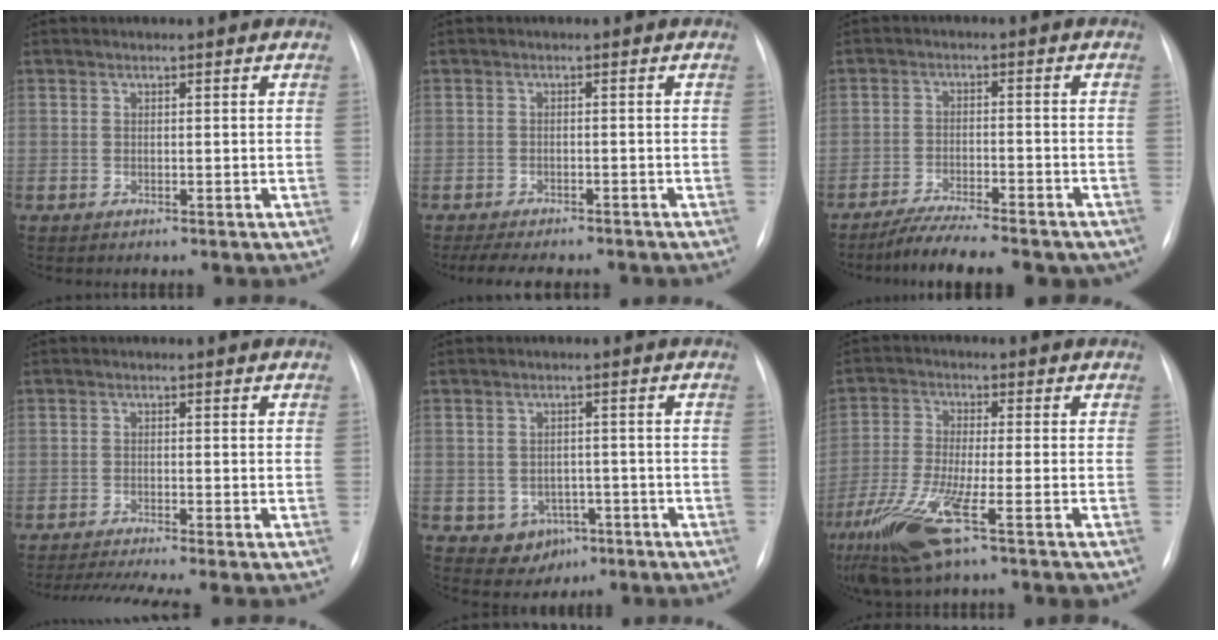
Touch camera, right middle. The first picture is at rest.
{"total": 9.9, "force": [-8.6, 2.6, 4.1], "torque": [-0.061, -0.004, -0.113]}
{"total": 13.5, "force": [-11.5, 2.8, 6.5], "torque": [-0.096, 0.000, -0.168]}
{"total": 5.9, "force": [-4.7, -0.7, 3.4], "torque": [-0.055, -0.011, -0.076]}
{"total": 4.9, "force": [-2.1, 4.1, 1.5], "torque": [-0.018, 0.011, -0.017]}
{"total": 12.0, "force": [-6.6, 0.9, 9.9], "torque": [-0.212, -0.031, -0.126]}